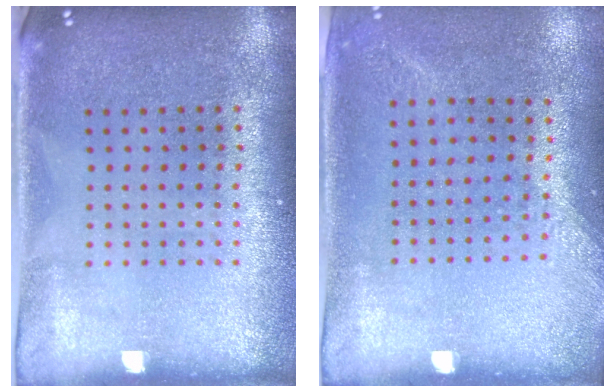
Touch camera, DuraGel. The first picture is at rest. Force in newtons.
{"total": 1.3, "press": 1.0, "slide": 0.7}